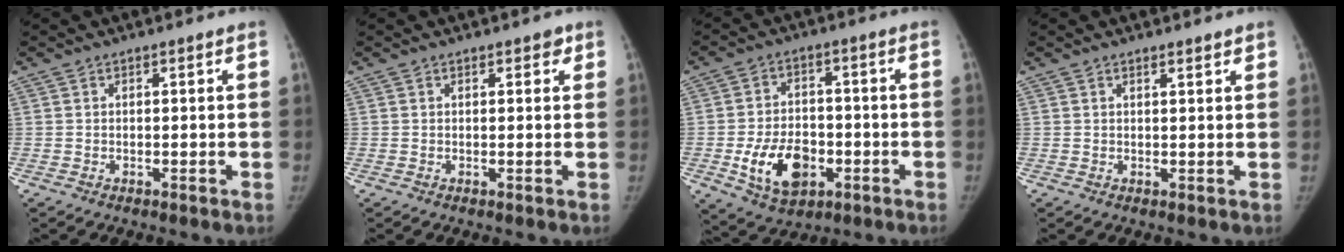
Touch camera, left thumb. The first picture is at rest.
{"total": 1.6, "force": [1.0, 0.9, 0.9], "torque": [0.004, -0.002, 0.008]}
{"total": 12.1, "force": [-3.7, 8.1, 8.1], "torque": [-0.117, 0.011, -0.053]}
{"total": 1.5, "force": [1.3, 0.4, 0.7], "torque": [-0.009, -0.008, 0.020]}